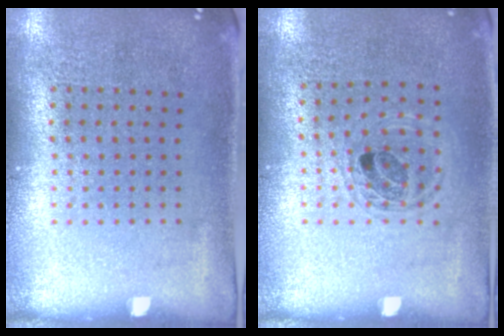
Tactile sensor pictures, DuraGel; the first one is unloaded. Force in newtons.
{"total": 1.1, "press": 1.0, "slide": 0.3}